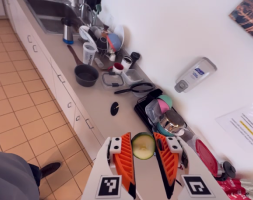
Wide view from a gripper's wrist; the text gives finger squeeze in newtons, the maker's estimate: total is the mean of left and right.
{"total": 8.2, "left": 7.8, "right": 8.6}